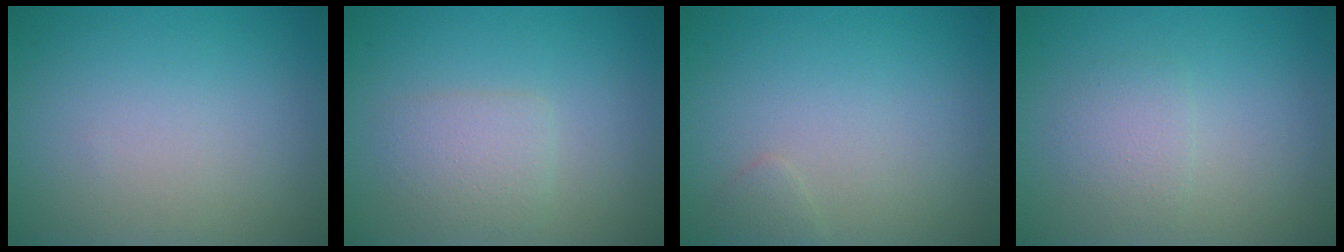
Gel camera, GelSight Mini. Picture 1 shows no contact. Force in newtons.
{"total": 2.2, "press": 2.2, "slide": 0.1}
{"total": 0.8, "press": 0.8, "slide": 0.0}
{"total": 2.9, "press": 2.9, "slide": 0.2}